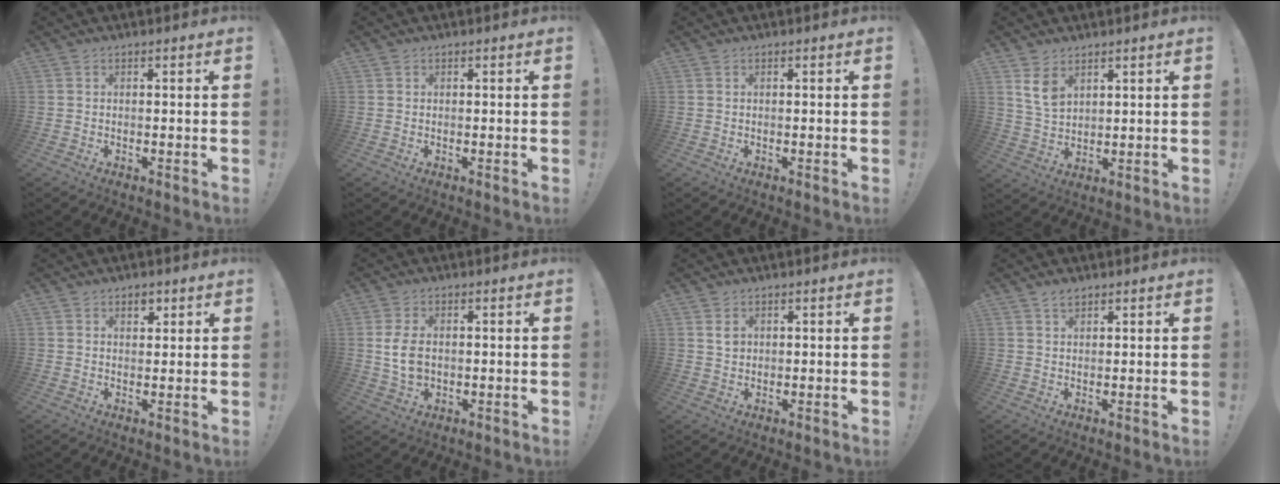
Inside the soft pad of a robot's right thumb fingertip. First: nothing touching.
{"total": 0.0}
{"total": 0.0}
{"total": 7.0, "force": [4.0, 4.4, 3.7], "torque": [-0.061, -0.017, 0.077]}
{"total": 3.1, "force": [1.8, 2.1, 1.5], "torque": [-0.016, -0.001, 0.028]}
{"total": 9.2, "force": [-0.4, 5.9, 7.0], "torque": [-0.141, -0.003, -0.007]}
{"total": 2.4, "force": [1.0, 1.9, 1.1], "torque": [-0.003, -0.006, 0.015]}
{"total": 2.2, "force": [1.7, 1.0, 0.9], "torque": [-0.007, -0.010, 0.029]}